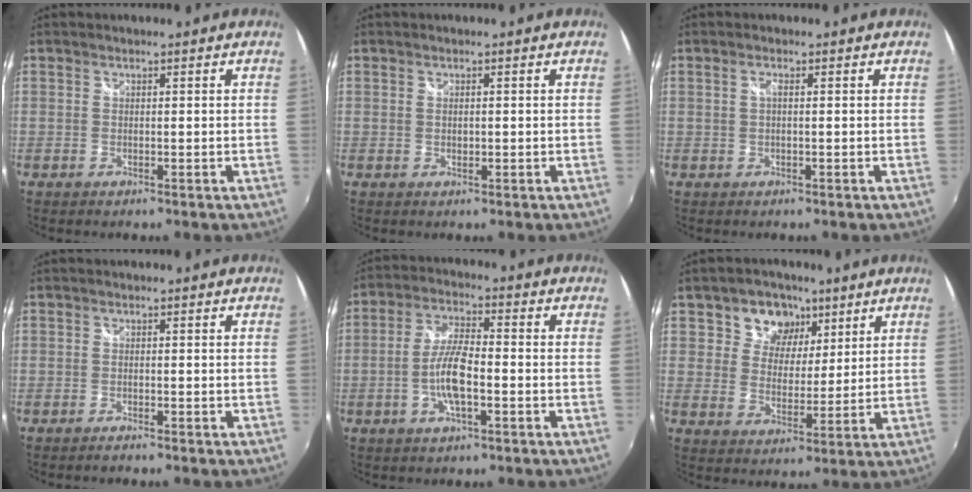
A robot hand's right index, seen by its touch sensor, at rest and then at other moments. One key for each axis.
{"total": 0.7, "fx": 0.0, "fy": 0.6, "fz": 0.4, "tx": -0.006, "ty": -0.001, "tz": 0.001}
{"total": 0.9, "fx": 0.1, "fy": 0.0, "fz": 0.9, "tx": -0.016, "ty": 0.002, "tz": -0.001}
{"total": 1.6, "fx": -1.4, "fy": -0.1, "fz": 0.8, "tx": -0.022, "ty": -0.005, "tz": -0.030}
{"total": 8.0, "fx": -2.4, "fy": 2.2, "fz": 7.3, "tx": -0.149, "ty": 0.005, "tz": -0.047}
{"total": 8.3, "fx": 4.3, "fy": 6.6, "fz": 2.6, "tx": -0.047, "ty": 0.009, "tz": 0.071}